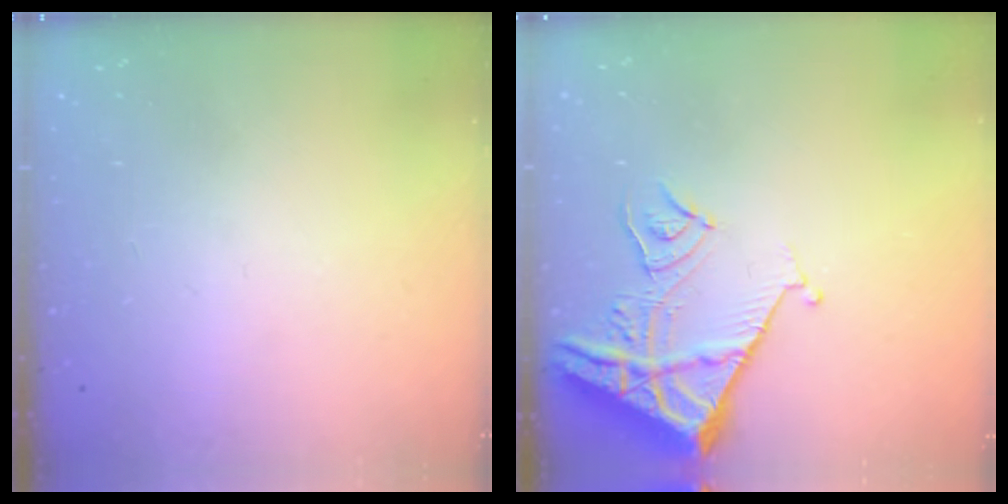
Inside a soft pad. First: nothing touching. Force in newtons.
{"total": 10.5, "press": 10.5, "slide": 1.2}